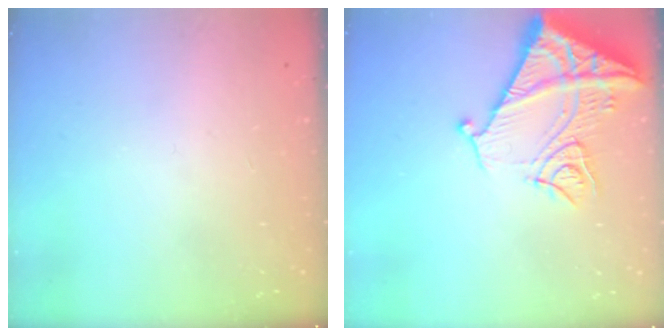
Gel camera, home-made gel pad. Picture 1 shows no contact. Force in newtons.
{"total": 15.1, "press": 15.1, "slide": 1.5}